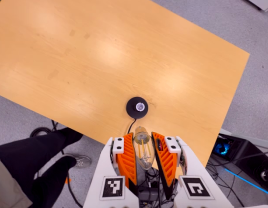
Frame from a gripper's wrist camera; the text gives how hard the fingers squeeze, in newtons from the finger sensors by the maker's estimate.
{"total": 17.7, "left": 18.4, "right": 17.1}